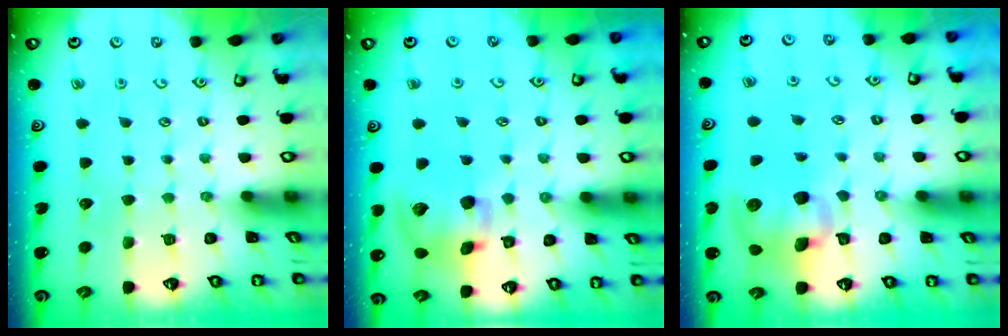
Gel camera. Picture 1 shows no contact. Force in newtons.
{"total": 13.2, "press": 13.0, "slide": 2.1}
{"total": 10.8, "press": 10.6, "slide": 1.8}